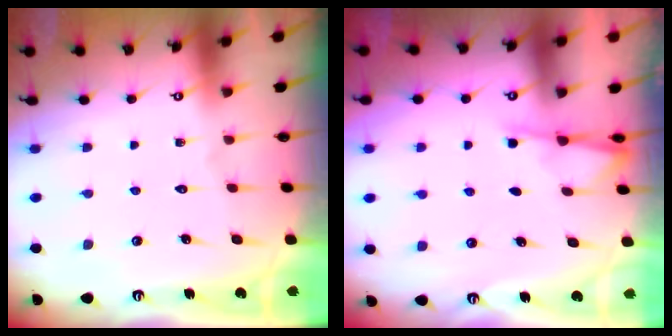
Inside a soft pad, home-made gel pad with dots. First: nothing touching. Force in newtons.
{"total": 2.7, "press": 2.7, "slide": 0.5}